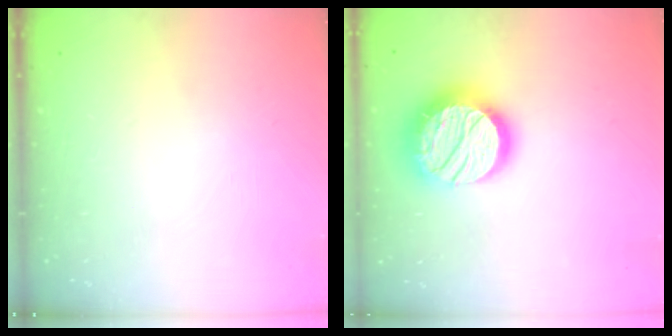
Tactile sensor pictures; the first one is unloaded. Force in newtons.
{"total": 21.0, "press": 20.9, "slide": 1.4}